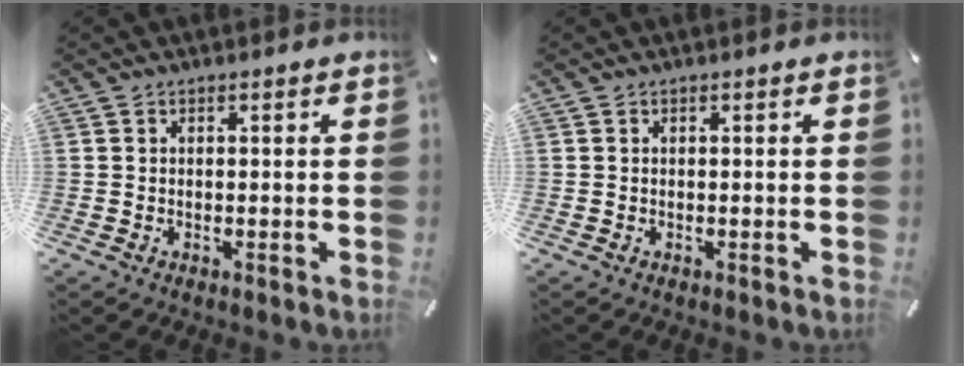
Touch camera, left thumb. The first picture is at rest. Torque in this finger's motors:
{"motor_torque": [-0.03, -0.03, 0.01, 0.05, 0.00]}